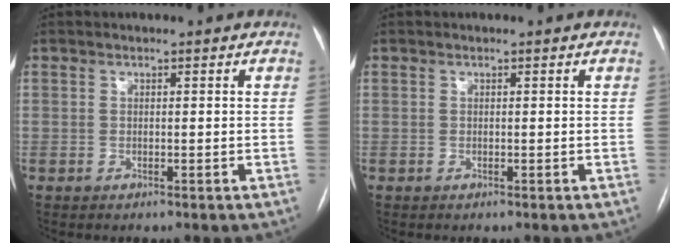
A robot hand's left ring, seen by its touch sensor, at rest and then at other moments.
{"total": 0.0}